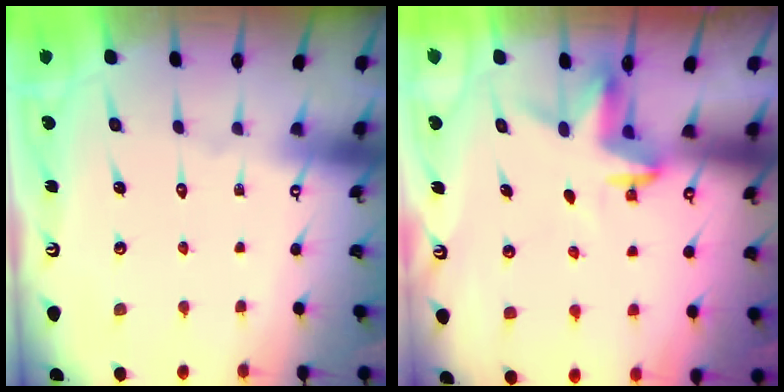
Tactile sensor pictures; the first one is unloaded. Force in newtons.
{"total": 3.4, "press": 3.4, "slide": 0.3}